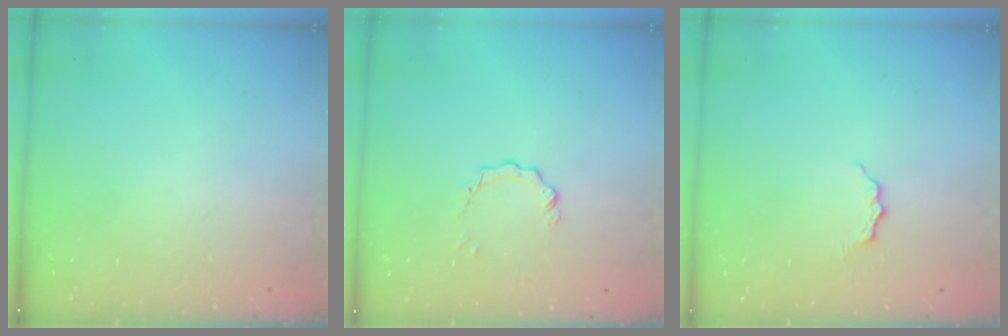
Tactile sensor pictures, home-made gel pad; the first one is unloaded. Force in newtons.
{"total": 2.9, "press": 2.9, "slide": 0.2}
{"total": 4.1, "press": 4.1, "slide": 0.5}